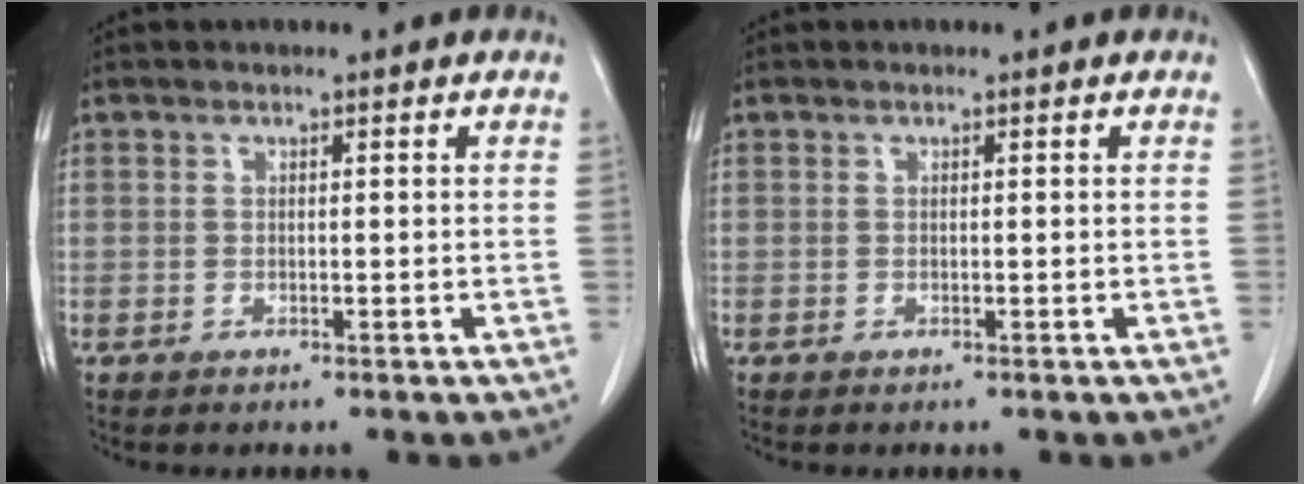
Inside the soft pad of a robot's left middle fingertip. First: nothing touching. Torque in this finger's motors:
{"motor_torque": [0.00, 0.00, 0.00, 0.00]}